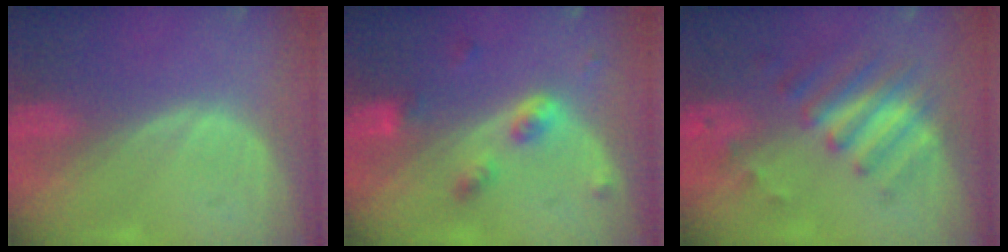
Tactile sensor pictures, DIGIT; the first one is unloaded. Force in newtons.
{"total": 4.6, "press": 4.4, "slide": 1.4}
{"total": 7.8, "press": 6.9, "slide": 3.6}